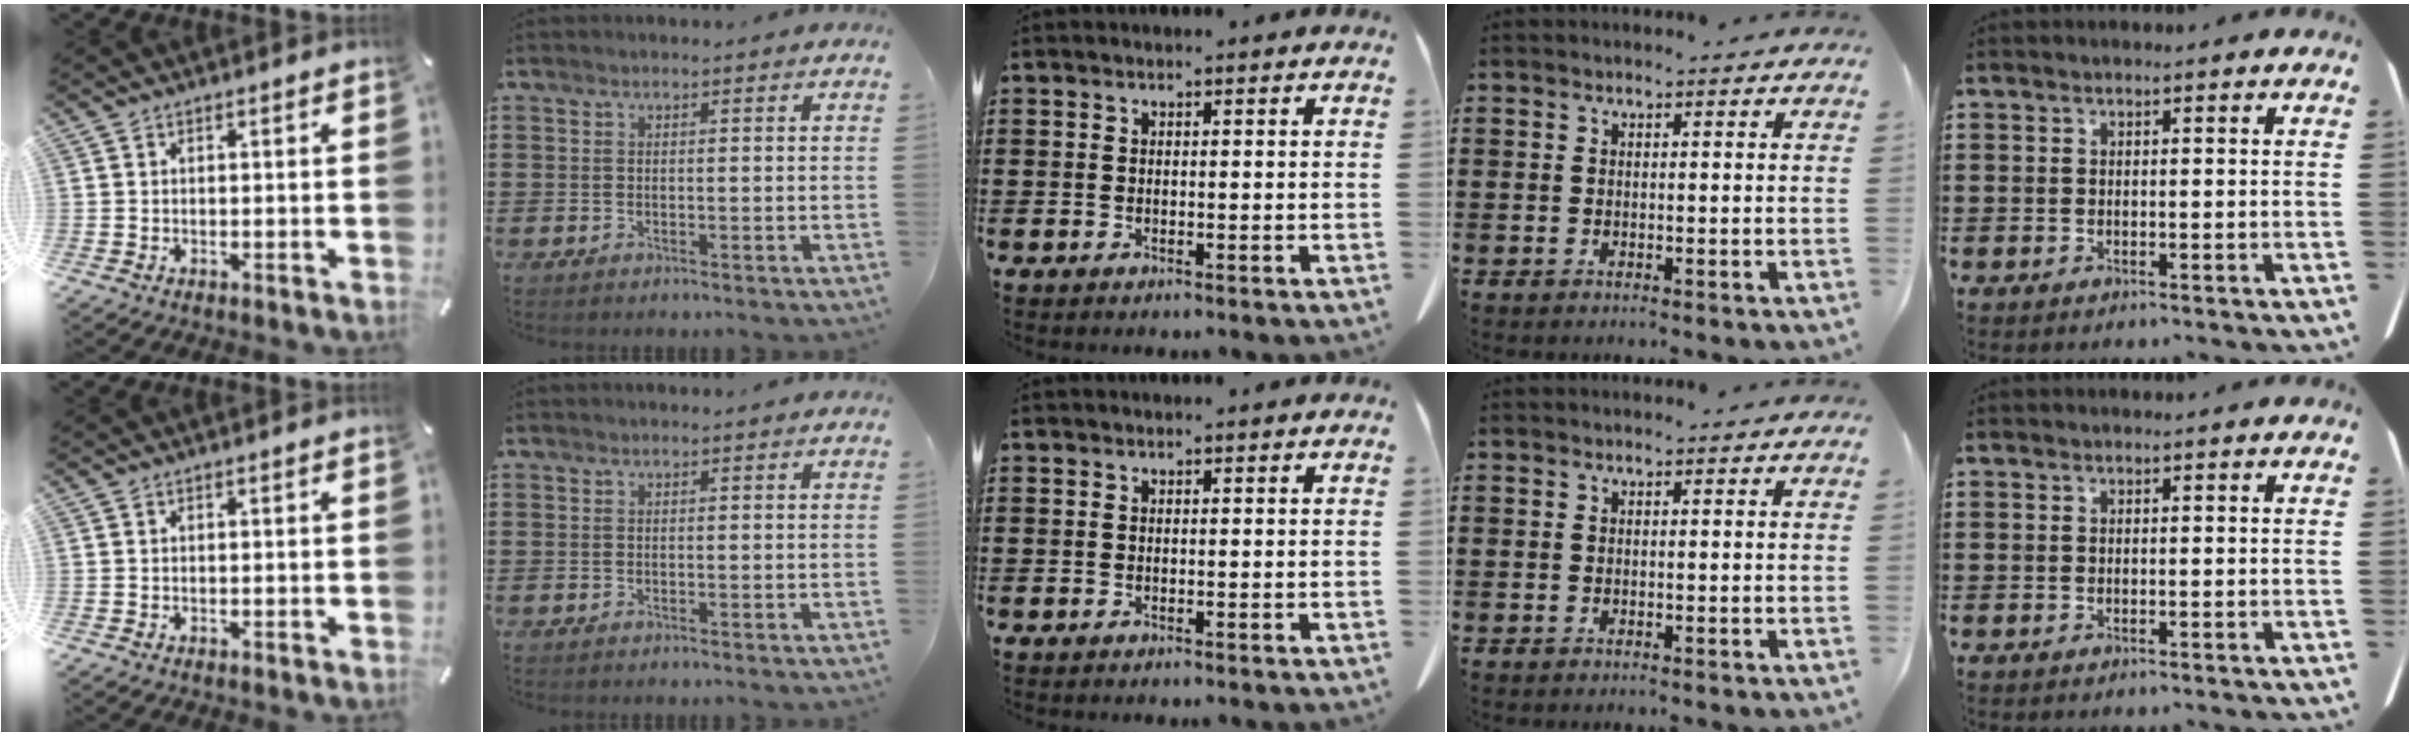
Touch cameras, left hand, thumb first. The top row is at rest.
{}